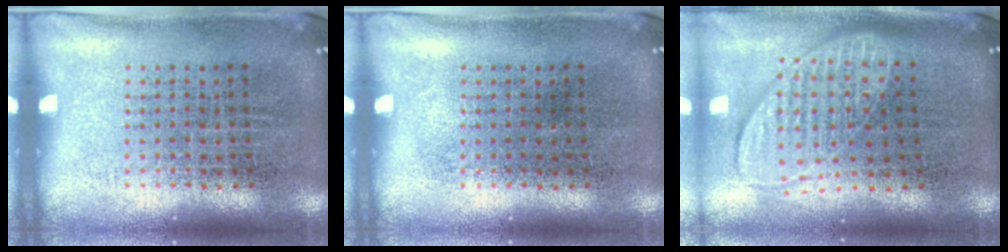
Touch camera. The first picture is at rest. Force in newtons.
{"total": 0.0}
{"total": 1.9, "press": 1.5, "slide": 1.1}